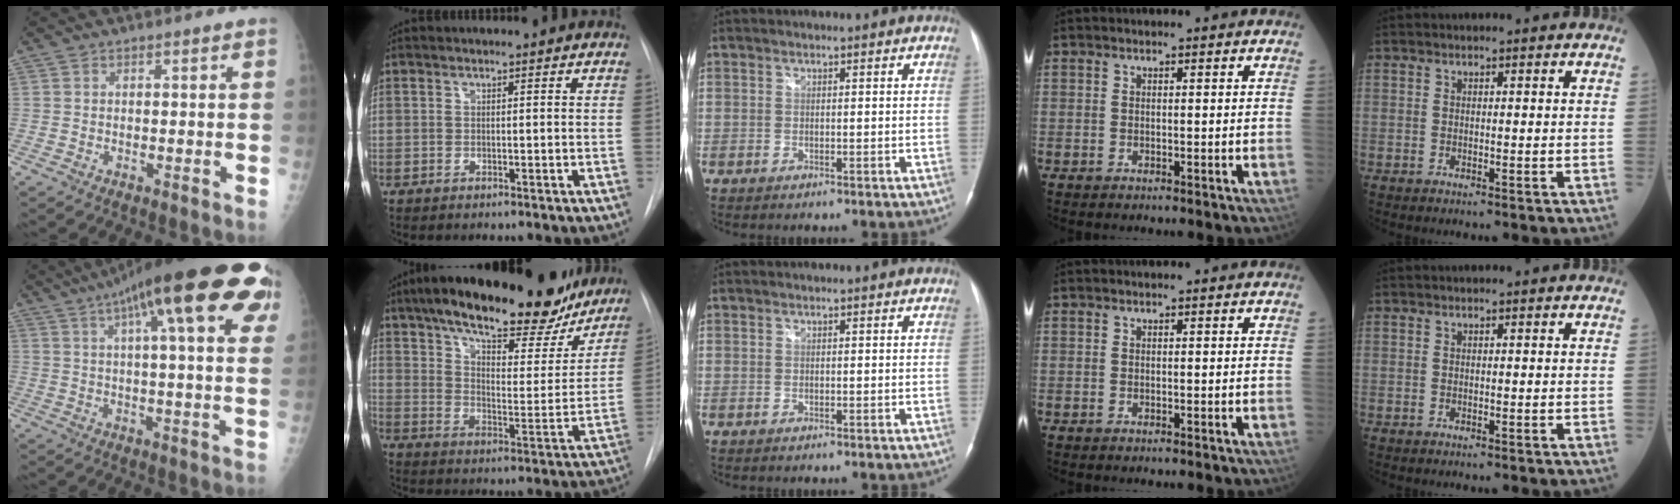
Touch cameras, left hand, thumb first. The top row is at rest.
{"thumb": {"total": 26.5, "force": [12.8, 6.2, 22.3], "torque": [-0.295, 0.017, 0.171]}, "index": {"total": 26.8, "force": [21.2, 7.9, 14.4], "torque": [-0.232, 0.011, 0.287]}}